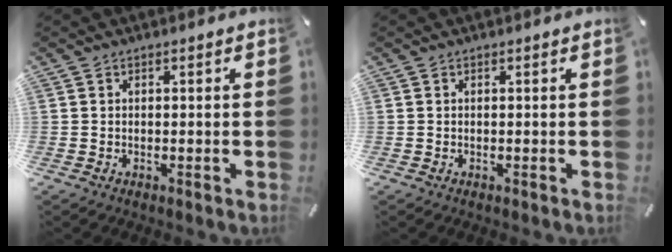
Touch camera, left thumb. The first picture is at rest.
{"total": 0.0}